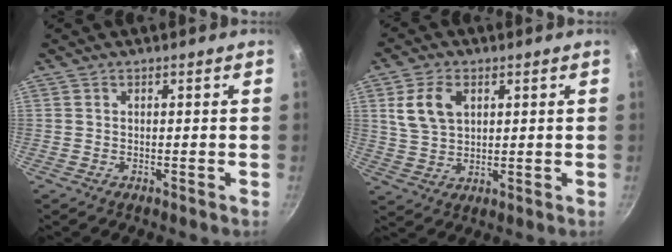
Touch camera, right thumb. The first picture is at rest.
{"total": 8.1, "force": [2.8, 5.3, 5.4], "torque": [-0.097, -0.005, 0.060]}